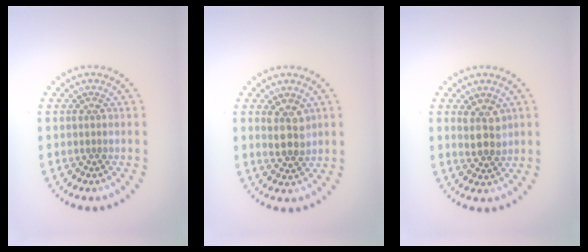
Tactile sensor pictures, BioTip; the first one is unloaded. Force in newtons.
{"total": 2.6, "press": 2.4, "slide": 1.0}
{"total": 2.6, "press": 2.4, "slide": 1.0}